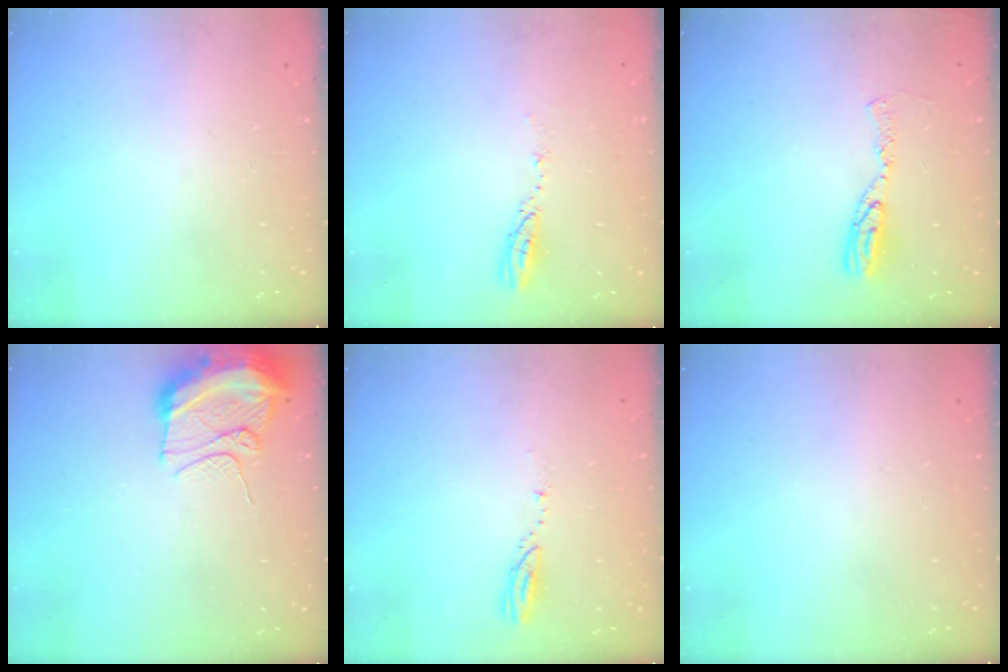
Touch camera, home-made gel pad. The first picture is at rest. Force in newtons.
{"total": 3.6, "press": 3.6, "slide": 0.3}
{"total": 8.2, "press": 8.1, "slide": 0.7}
{"total": 12.4, "press": 12.3, "slide": 1.6}
{"total": 3.1, "press": 3.1, "slide": 0.3}
{"total": 0.0}